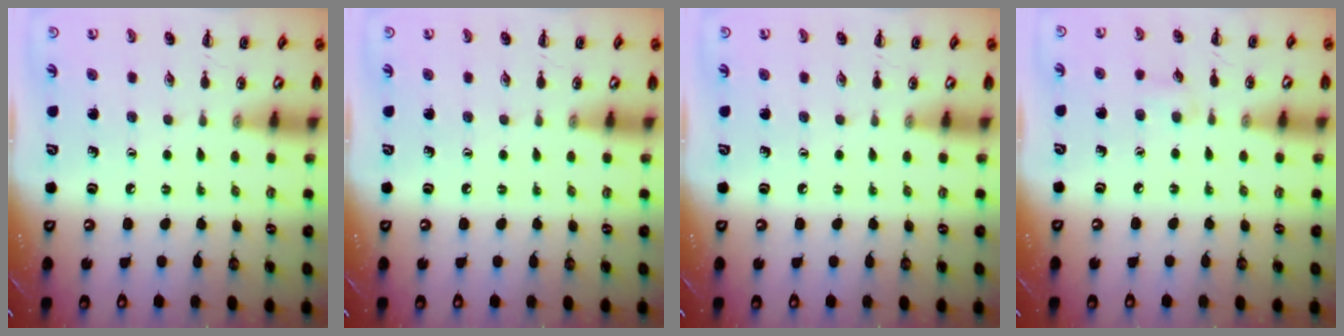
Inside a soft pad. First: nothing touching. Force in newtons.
{"total": 0.0}
{"total": 0.0}
{"total": 4.8, "press": 4.4, "slide": 1.7}